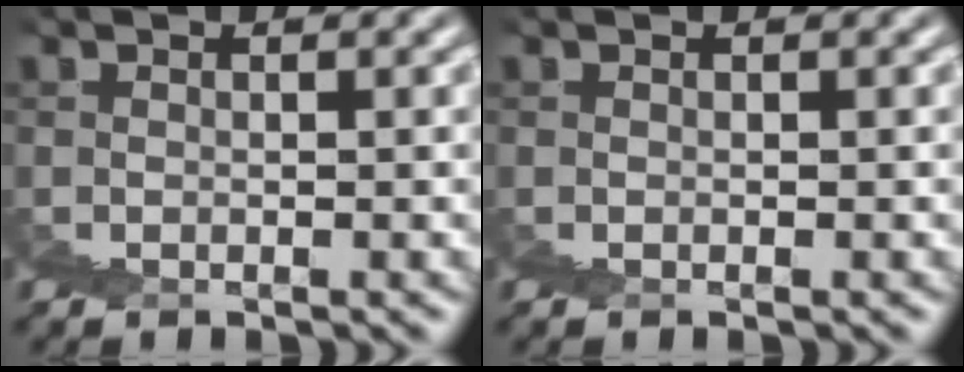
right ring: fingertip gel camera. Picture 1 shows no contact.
{"total": 0.0}